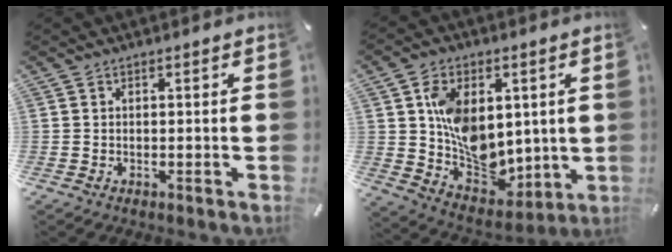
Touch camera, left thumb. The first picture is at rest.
{"total": 13.4, "force": [2.5, 10.8, 7.5], "torque": [-0.116, -0.009, 0.063]}